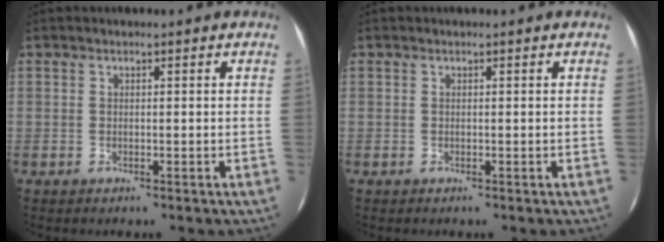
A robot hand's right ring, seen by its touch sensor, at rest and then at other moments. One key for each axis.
{"total": 0.0}